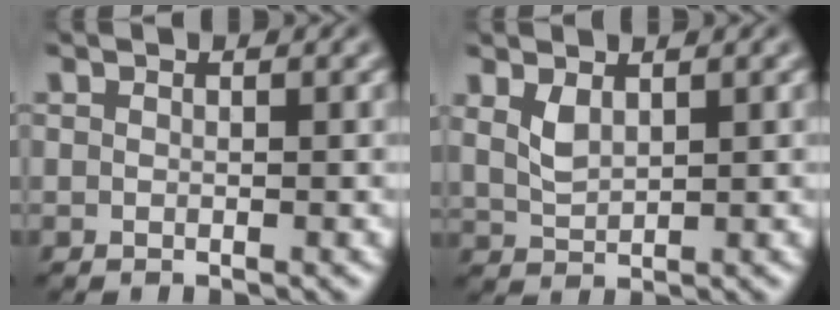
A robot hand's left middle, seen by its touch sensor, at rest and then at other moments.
{"total": 1.9, "force": [1.1, 0.8, 1.3], "torque": [-0.033, -0.002, 0.029]}